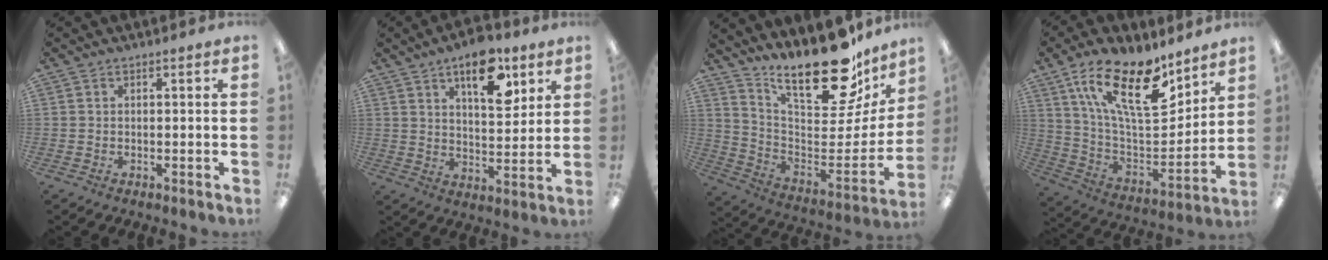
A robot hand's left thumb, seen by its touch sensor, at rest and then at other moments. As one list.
[{"total": 13.8, "force": [8.0, 6.4, 9.3], "torque": [-0.122, -0.036, 0.132]}, {"total": 24.1, "force": [18.8, 8.1, 12.6], "torque": [-0.166, -0.148, 0.317]}, {"total": 21.6, "force": [13.7, 8.6, 14.3], "torque": [-0.251, -0.077, 0.241]}]